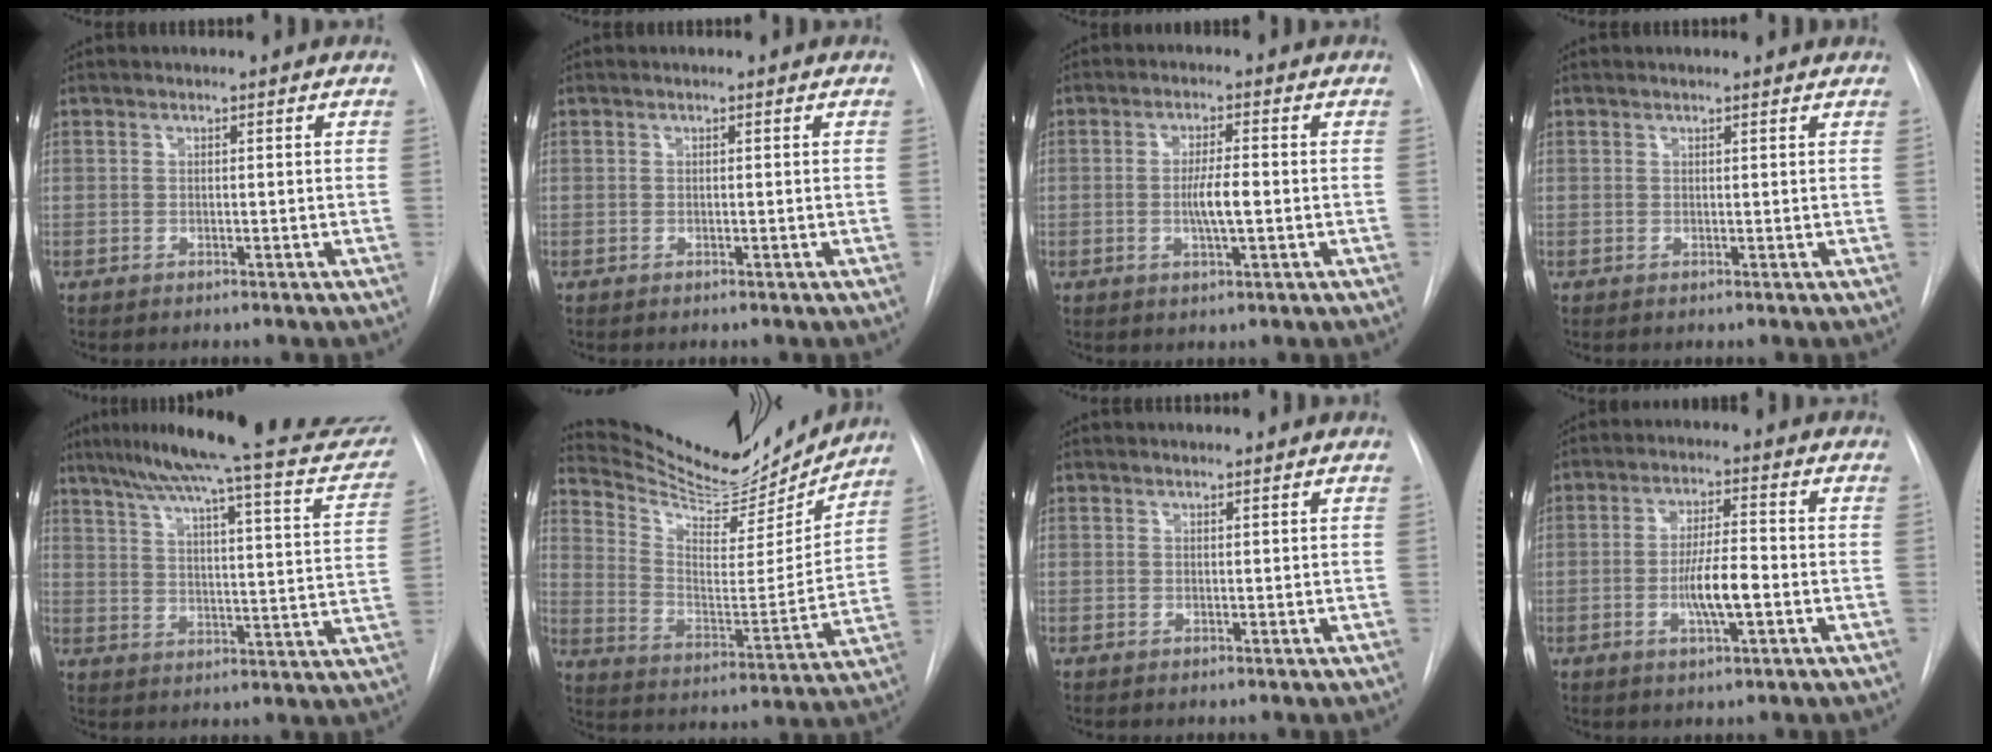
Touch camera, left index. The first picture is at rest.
{"total": 0.0}
{"total": 4.5, "force": [-0.6, 0.6, 4.4], "torque": [-0.082, -0.004, -0.010]}
{"total": 2.9, "force": [2.8, 0.3, 0.7], "torque": [-0.012, 0.013, 0.026]}
{"total": 26.3, "force": [22.7, 2.6, 12.9], "torque": [-0.192, -0.032, 0.282]}
{"total": 19.8, "force": [18.8, 4.1, 4.5], "torque": [-0.080, -0.037, 0.284]}
{"total": 0.6, "force": [0.6, -0.1, 0.0], "torque": [-0.007, 0.004, 0.013]}
{"total": 6.5, "force": [-1.6, 1.0, 6.2], "torque": [-0.118, -0.003, -0.029]}